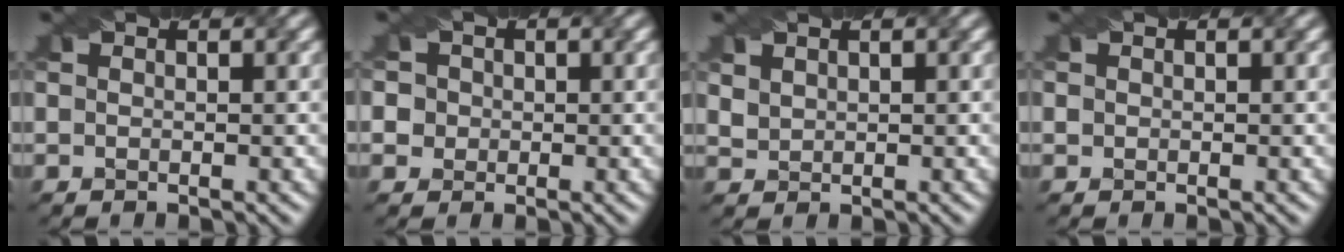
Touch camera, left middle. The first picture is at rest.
{"total": 4.6, "force": [1.1, 4.2, 1.5], "torque": [-0.025, 0.032, -0.003]}
{"total": 1.8, "force": [1.3, 1.1, 0.6], "torque": [-0.038, 0.003, 0.047]}
{"total": 0.6, "force": [0.3, 0.5, 0.2], "torque": [-0.005, 0.010, 0.006]}